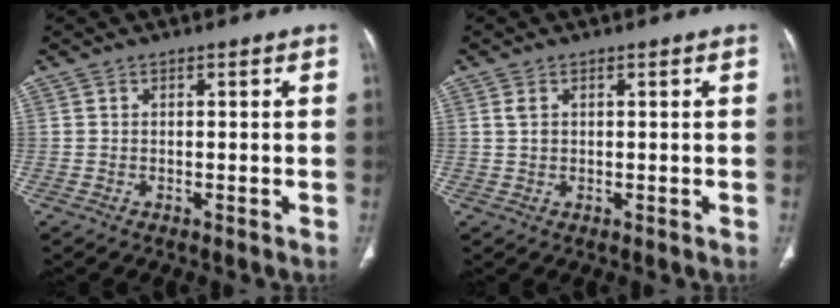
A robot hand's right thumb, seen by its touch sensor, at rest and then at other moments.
{"total": 1.5, "force": [0.5, 0.9, 1.0], "torque": [-0.024, 0.003, 0.016]}